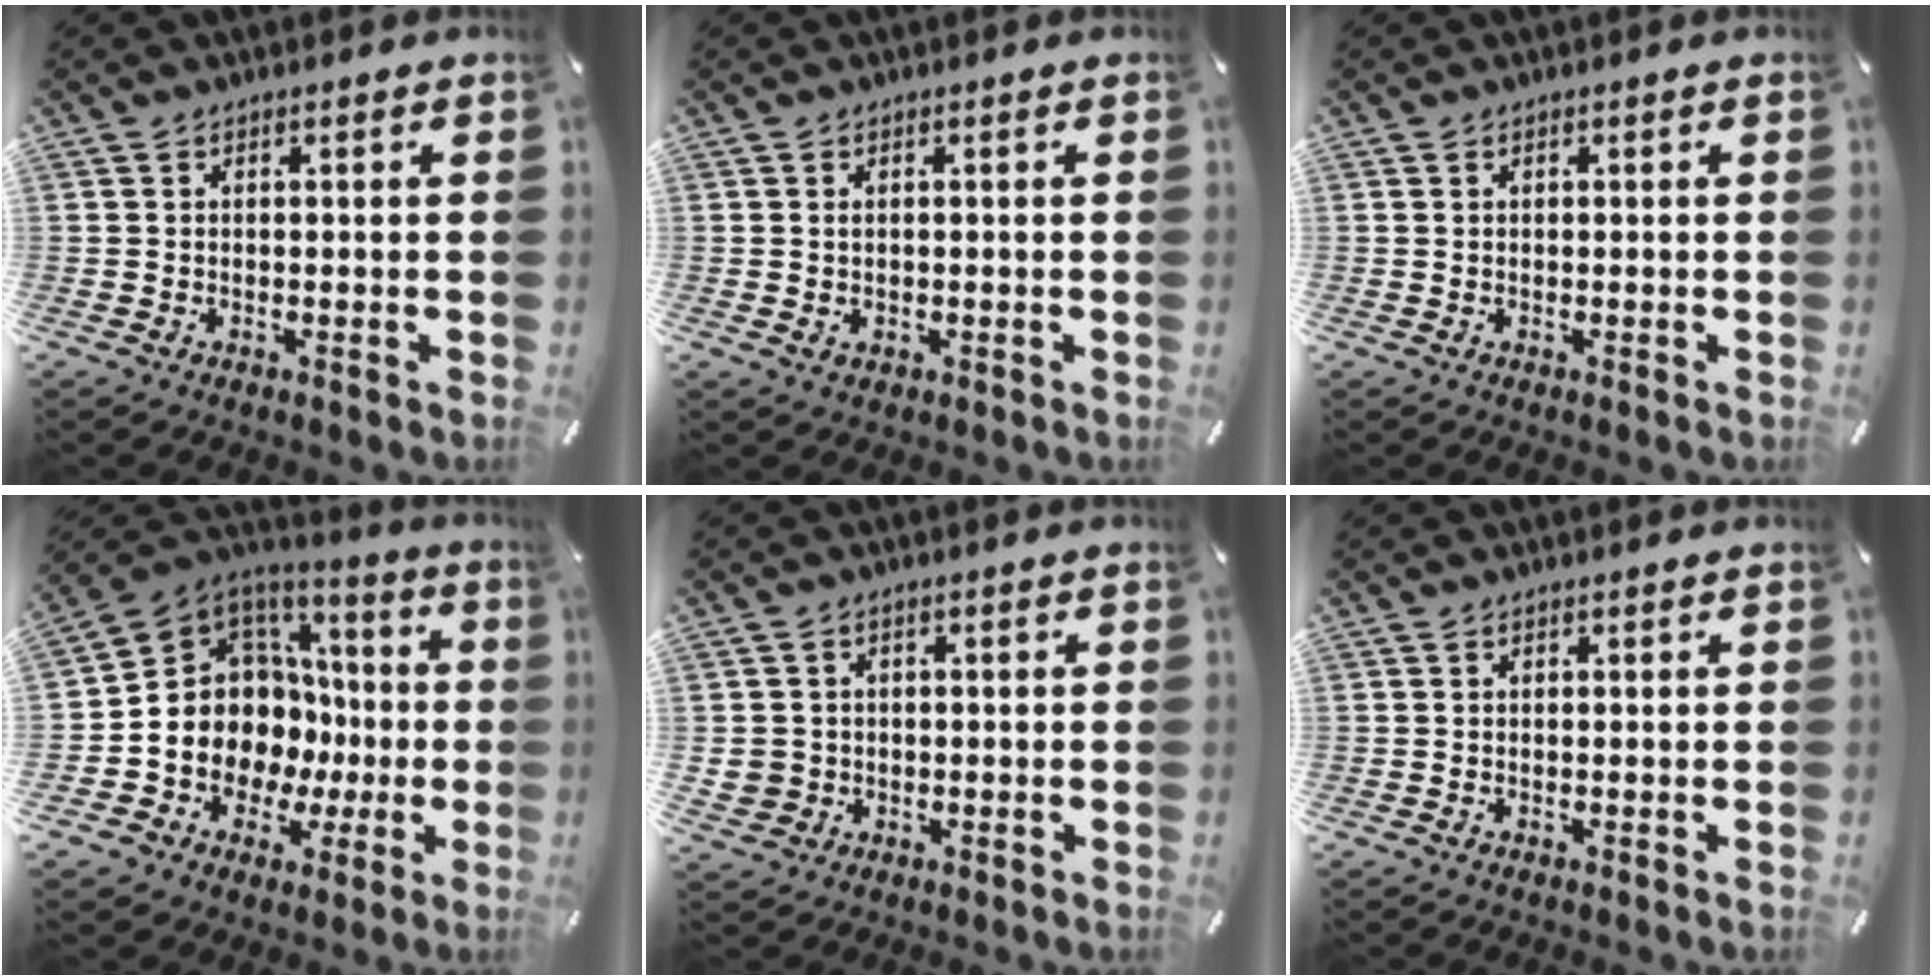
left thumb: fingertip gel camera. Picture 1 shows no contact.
{"total": 1.0, "force": [0.2, 0.6, 0.8], "torque": [-0.017, 0.004, 0.002]}
{"total": 0.0}
{"total": 12.2, "force": [-2.0, 11.6, 3.4], "torque": [-0.065, -0.030, -0.024]}
{"total": 4.4, "force": [-0.5, 4.3, 0.7], "torque": [-0.017, 0.004, -0.009]}
{"total": 0.0}